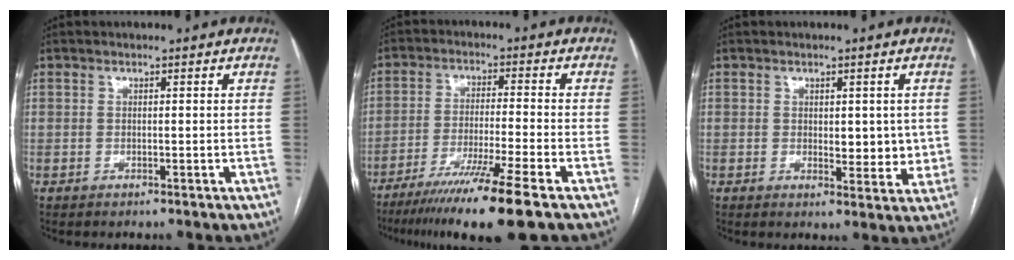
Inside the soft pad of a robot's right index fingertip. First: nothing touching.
{"total": 13.1, "force": [-9.2, -1.7, 9.1], "torque": [-0.162, -0.043, -0.152]}
{"total": 4.9, "force": [0.6, 2.7, 4.1], "torque": [-0.039, -0.005, 0.014]}